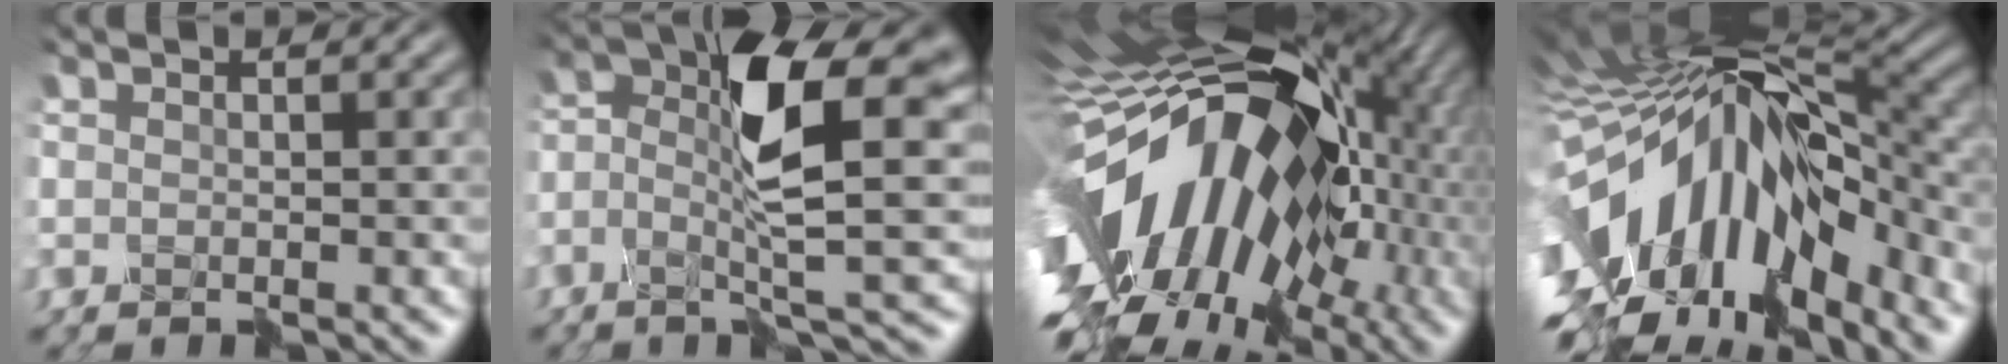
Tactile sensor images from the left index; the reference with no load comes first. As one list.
[{"total": 11.0, "force": [-0.2, 3.2, 10.6], "torque": [-0.205, 0.018, -0.008]}, {"total": 19.1, "force": [-2.4, 11.4, 15.1], "torque": [-0.274, -0.007, -0.057]}, {"total": 15.2, "force": [-4.6, 7.7, 12.3], "torque": [-0.244, -0.012, -0.080]}]